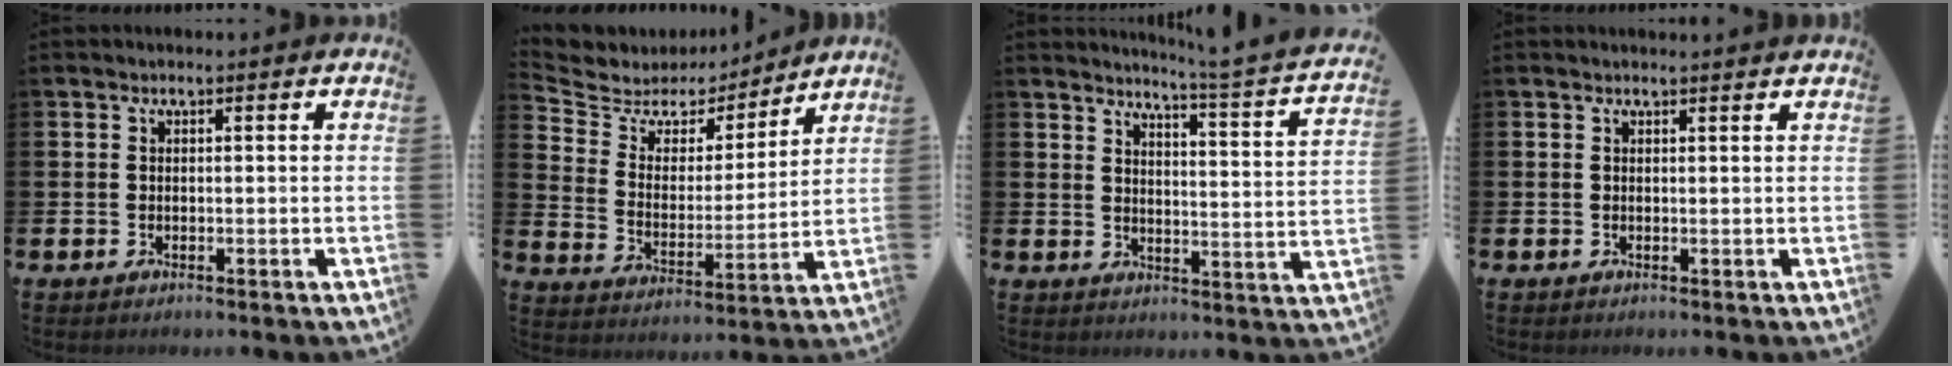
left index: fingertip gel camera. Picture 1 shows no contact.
{"total": 6.0, "force": [5.2, 2.9, 0.6], "torque": [-0.057, -0.039, 0.089]}
{"total": 3.8, "force": [3.4, -1.0, 1.4], "torque": [-0.031, -0.043, 0.046]}
{"total": 0.7, "force": [0.7, -0.1, 0.1], "torque": [0.004, -0.004, 0.012]}